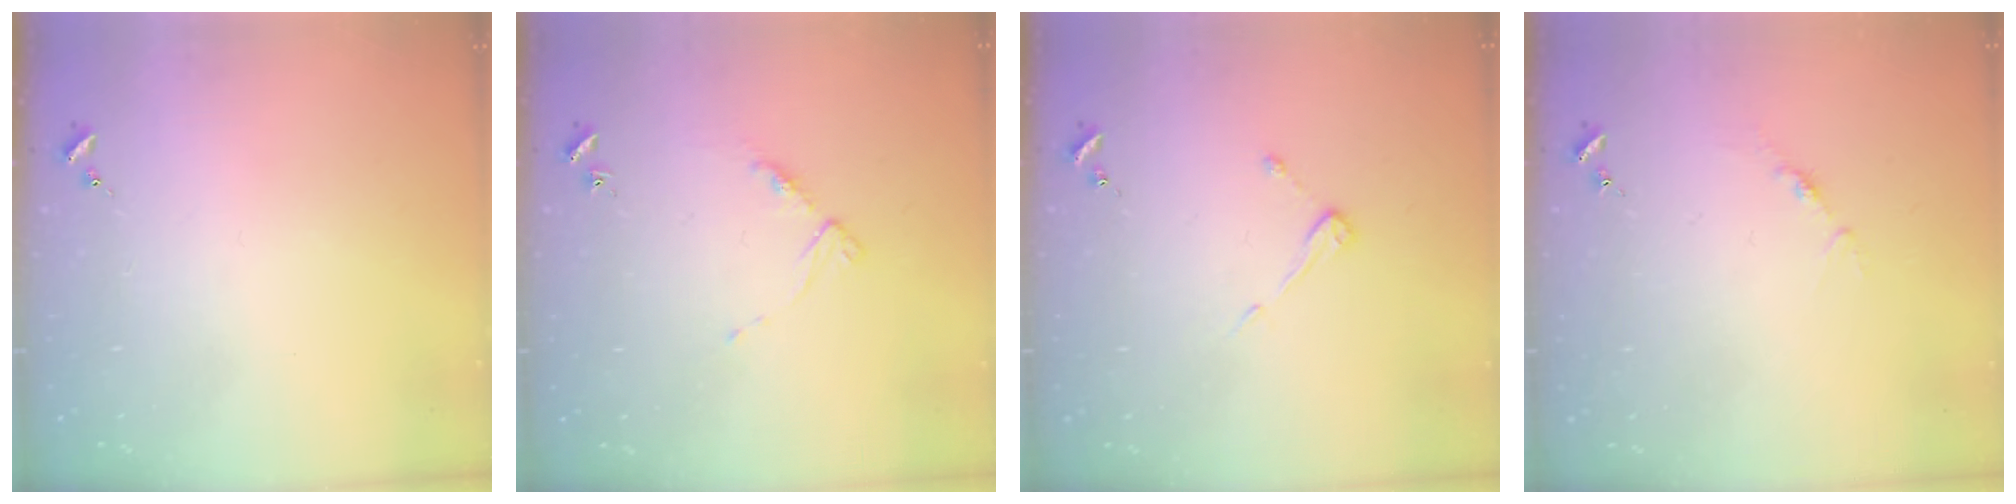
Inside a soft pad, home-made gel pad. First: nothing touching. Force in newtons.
{"total": 5.2, "press": 5.1, "slide": 0.7}
{"total": 4.2, "press": 4.2, "slide": 0.3}
{"total": 3.8, "press": 3.8, "slide": 0.5}